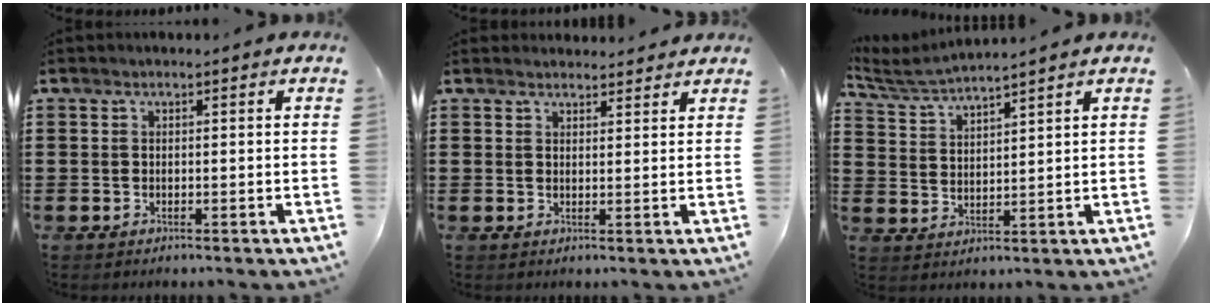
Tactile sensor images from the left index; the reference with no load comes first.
{"total": 2.0, "force": [2.0, 0.4, 0.0], "torque": [0.004, -0.004, 0.038]}
{"total": 4.4, "force": [4.2, 0.1, 1.2], "torque": [-0.047, -0.030, 0.067]}